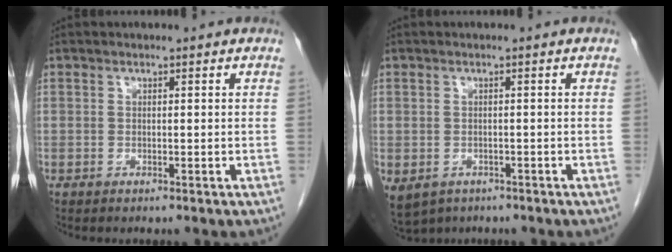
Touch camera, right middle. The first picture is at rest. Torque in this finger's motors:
{"motor_torque": [1.13, -0.60, 0.55, 0.11]}